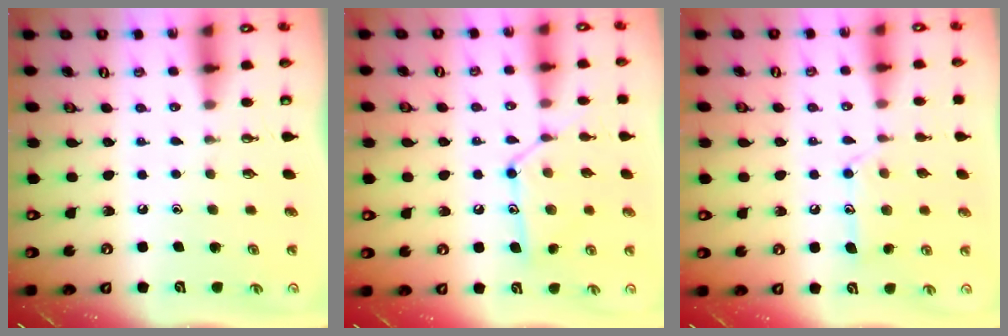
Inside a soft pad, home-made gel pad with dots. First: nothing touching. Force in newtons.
{"total": 12.9, "press": 12.9, "slide": 0.9}
{"total": 12.8, "press": 12.8, "slide": 0.8}